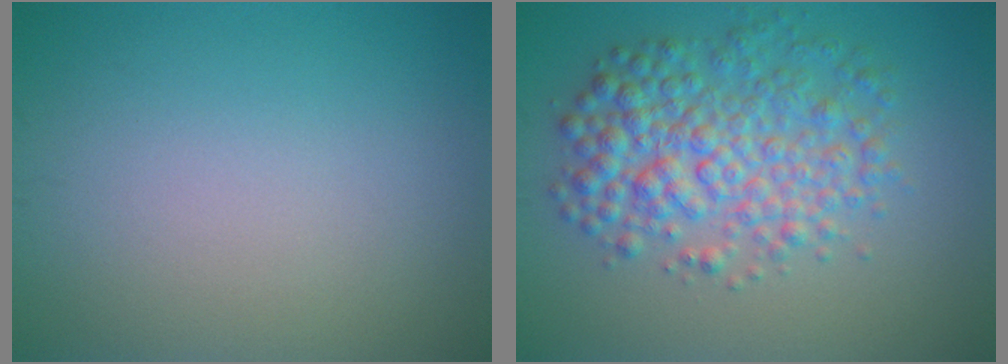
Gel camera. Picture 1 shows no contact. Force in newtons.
{"total": 6.1, "press": 6.0, "slide": 0.1}